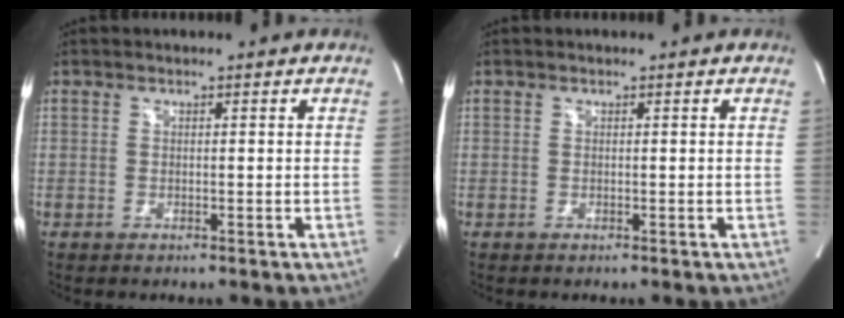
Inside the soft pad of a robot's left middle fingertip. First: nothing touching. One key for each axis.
{"total": 0.0}